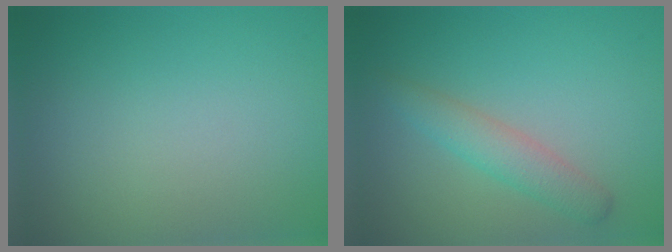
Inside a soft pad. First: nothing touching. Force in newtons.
{"total": 2.7, "press": 2.7, "slide": 0.1}